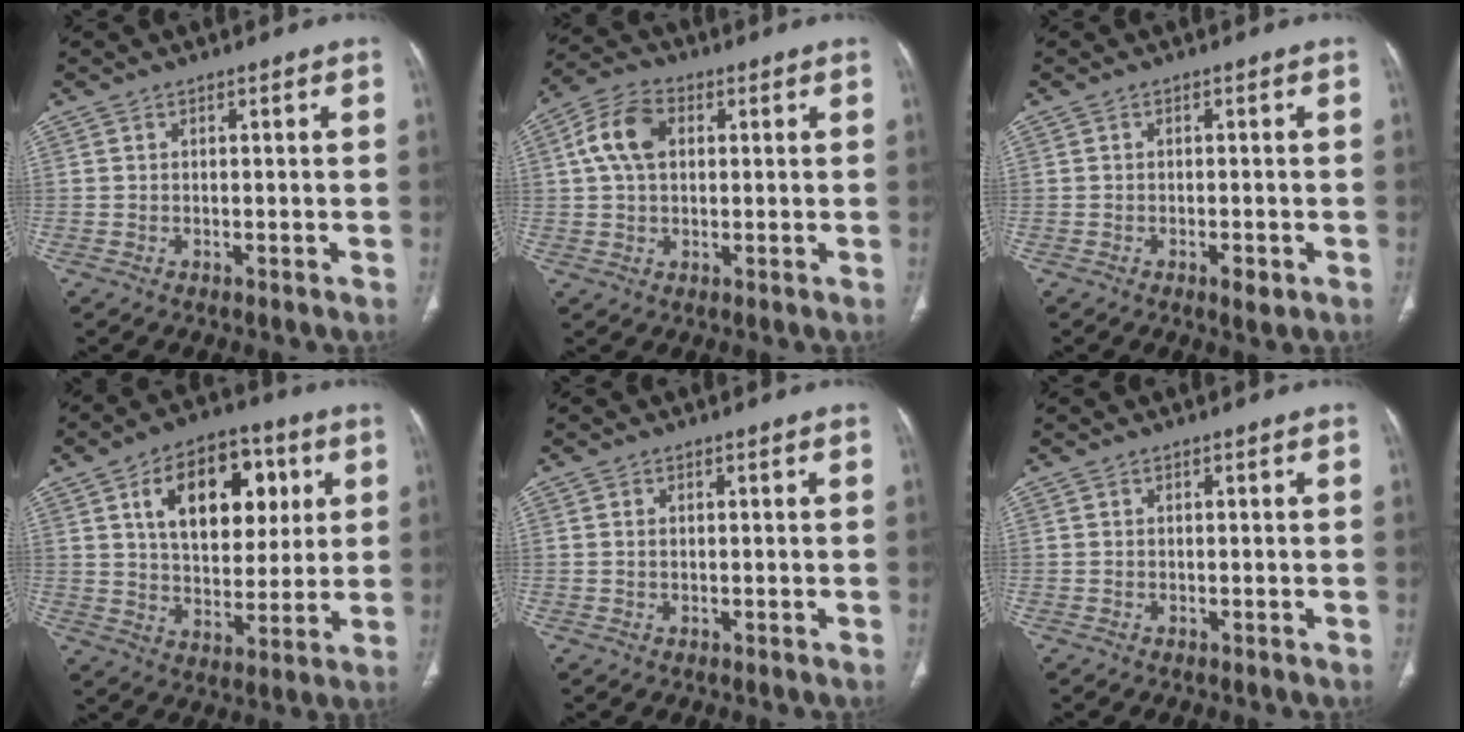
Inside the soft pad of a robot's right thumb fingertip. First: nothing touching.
{"total": 8.2, "force": [1.5, 5.4, 5.9], "torque": [-0.117, 0.020, 0.023]}
{"total": 2.3, "force": [-1.0, 0.9, 1.9], "torque": [-0.027, -0.001, -0.016]}
{"total": 18.5, "force": [6.0, 11.3, 13.3], "torque": [-0.158, -0.007, 0.097]}
{"total": 0.5, "force": [0.1, 0.3, 0.4], "torque": [-0.011, 0.002, 0.003]}
{"total": 0.0}